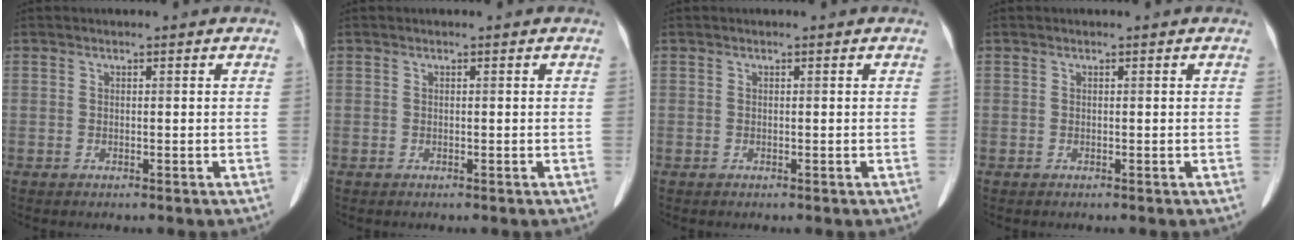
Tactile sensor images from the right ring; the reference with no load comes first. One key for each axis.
{"total": 0.0}
{"total": 0.0}
{"total": 0.0}